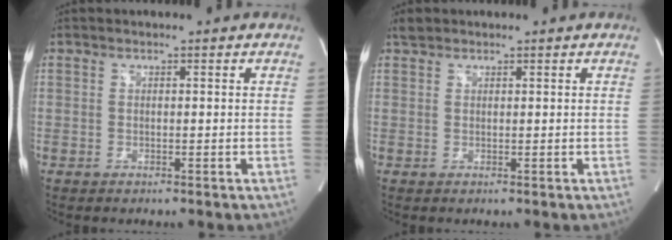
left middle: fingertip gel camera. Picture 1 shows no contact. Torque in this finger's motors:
{"motor_torque": [0.07, 0.03, -0.15, -0.01]}